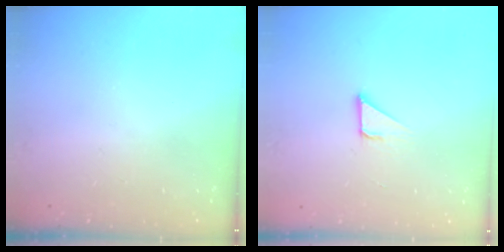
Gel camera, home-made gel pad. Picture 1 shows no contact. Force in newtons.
{"total": 2.1, "press": 2.1, "slide": 0.0}